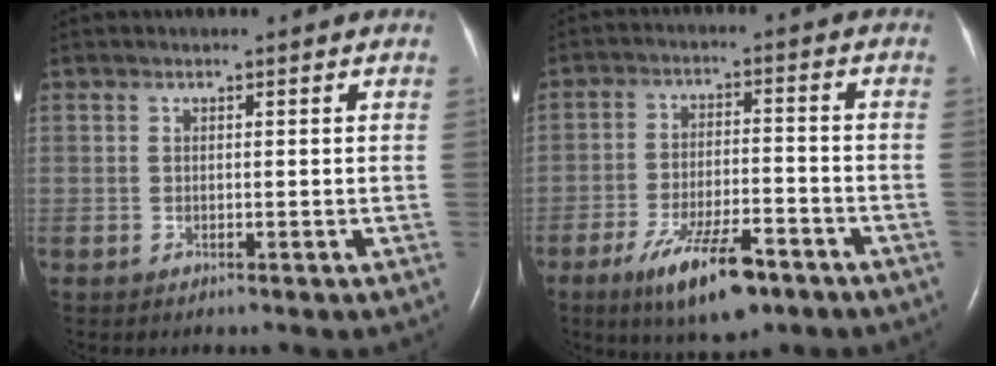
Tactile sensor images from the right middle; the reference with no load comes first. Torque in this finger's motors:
{"motor_torque": [1.09, -1.05, 0.24, 0.13]}